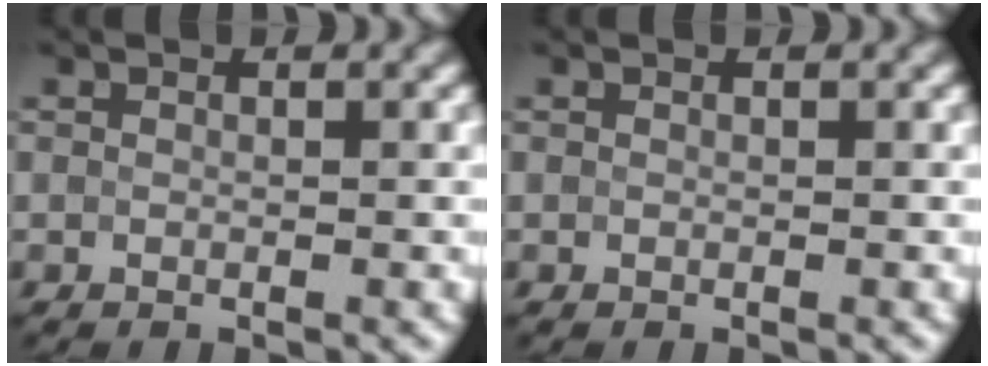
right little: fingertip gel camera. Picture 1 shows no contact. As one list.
[{"total": 0.0}]